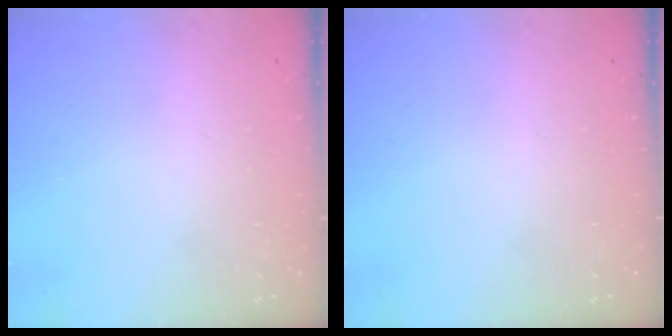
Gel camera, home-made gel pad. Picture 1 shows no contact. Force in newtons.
{"total": 0.0}